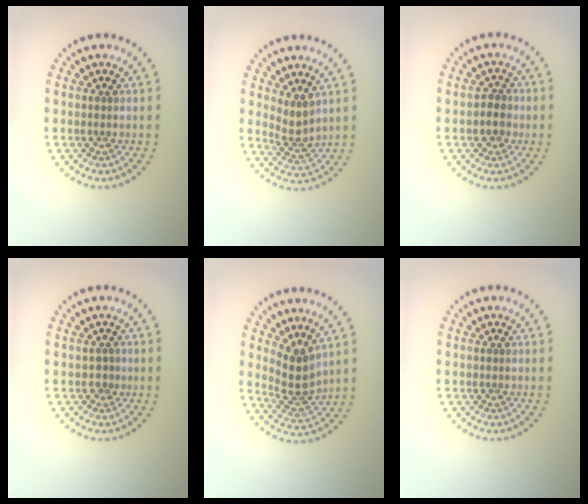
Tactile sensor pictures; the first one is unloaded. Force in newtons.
{"total": 2.2, "press": 1.6, "slide": 1.6}
{"total": 2.0, "press": 1.9, "slide": 0.8}
{"total": 0.8, "press": 0.6, "slide": 0.5}
{"total": 3.3, "press": 2.5, "slide": 2.1}
{"total": 0.0}